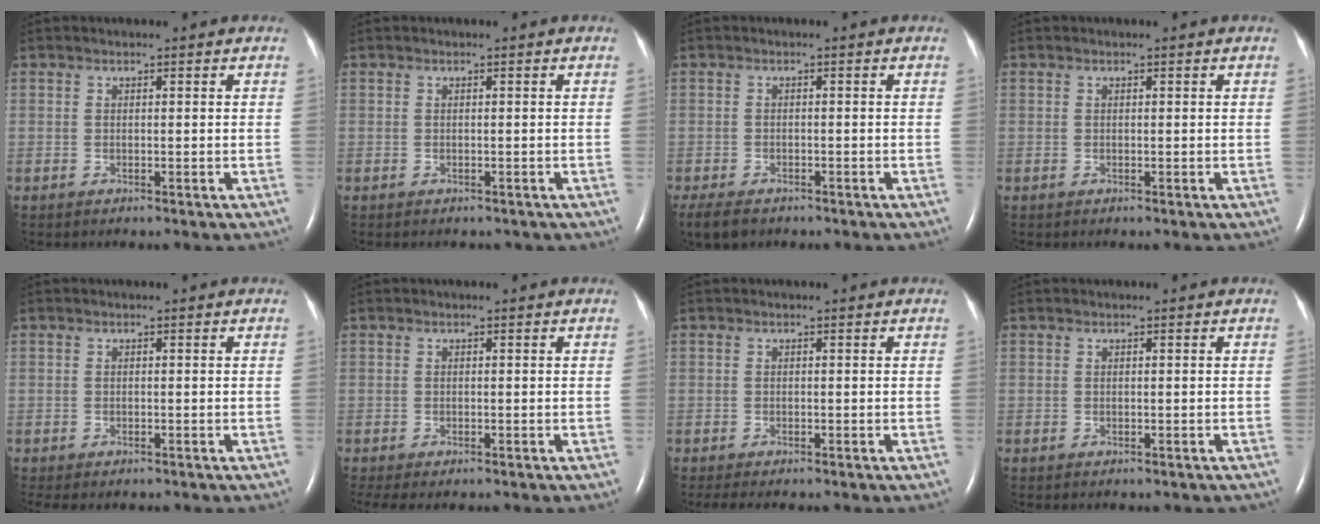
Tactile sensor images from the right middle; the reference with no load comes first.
{"total": 1.7, "force": [-1.4, 0.9, 0.5], "torque": [-0.011, -0.001, -0.012]}
{"total": 6.0, "force": [-4.4, 2.9, 2.8], "torque": [-0.052, -0.010, -0.067]}
{"total": 0.0}
{"total": 2.7, "force": [-2.1, 1.2, 1.1], "torque": [-0.015, -0.005, -0.024]}
{"total": 3.4, "force": [-2.6, 1.3, 1.9], "torque": [-0.031, -0.011, -0.036]}
{"total": 3.6, "force": [-2.9, 1.0, 1.9], "torque": [-0.029, -0.011, -0.038]}
{"total": 2.1, "force": [-1.7, 0.8, 0.8], "torque": [-0.010, -0.003, -0.017]}